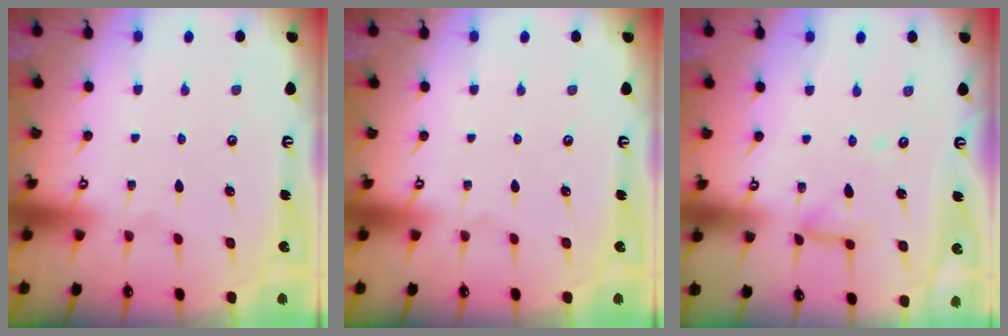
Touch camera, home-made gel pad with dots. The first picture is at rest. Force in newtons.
{"total": 0.0}
{"total": 9.5, "press": 9.5, "slide": 0.8}